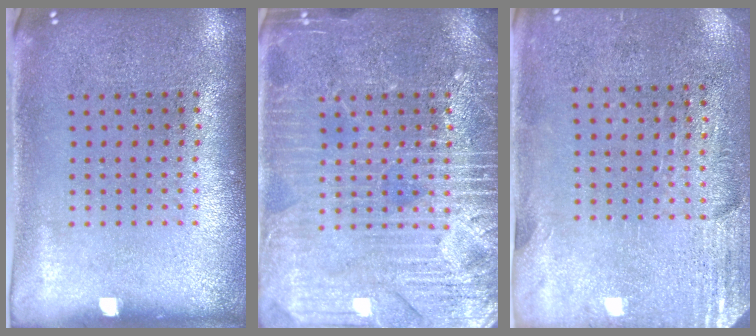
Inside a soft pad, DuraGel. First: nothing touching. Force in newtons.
{"total": 5.8, "press": 5.8, "slide": 0.7}
{"total": 2.7, "press": 2.4, "slide": 1.4}